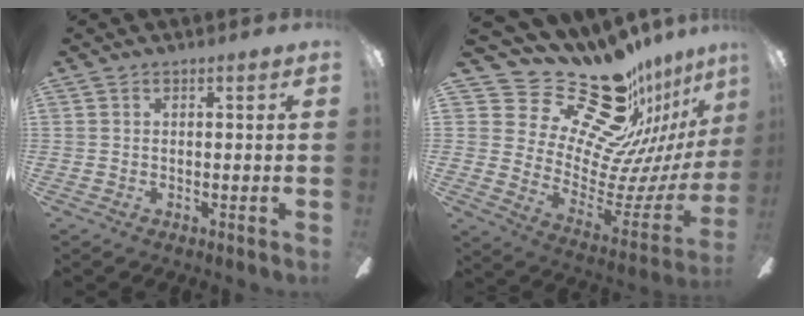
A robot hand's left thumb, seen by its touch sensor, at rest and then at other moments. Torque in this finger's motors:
{"motor_torque": [1.16, 0.16, -0.29, -0.49, -0.01]}